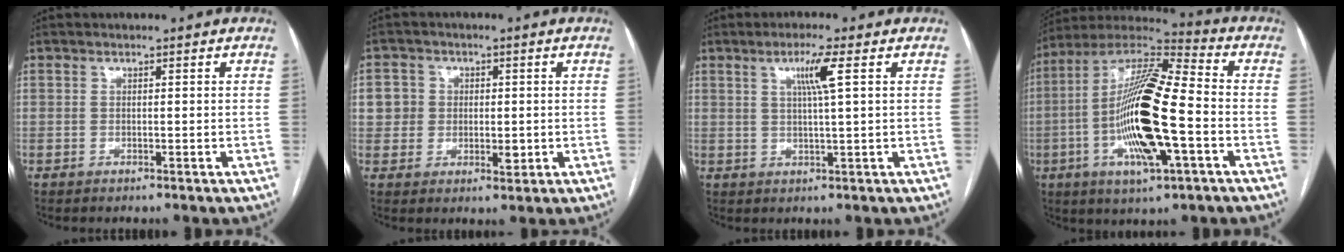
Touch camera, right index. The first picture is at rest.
{"total": 5.2, "force": [0.5, 4.9, 1.7], "torque": [-0.014, 0.008, 0.010]}
{"total": 4.8, "force": [2.0, 0.7, 4.3], "torque": [-0.078, 0.004, 0.035]}
{"total": 19.7, "force": [-3.9, 3.3, 19.1], "torque": [-0.378, -0.004, -0.070]}